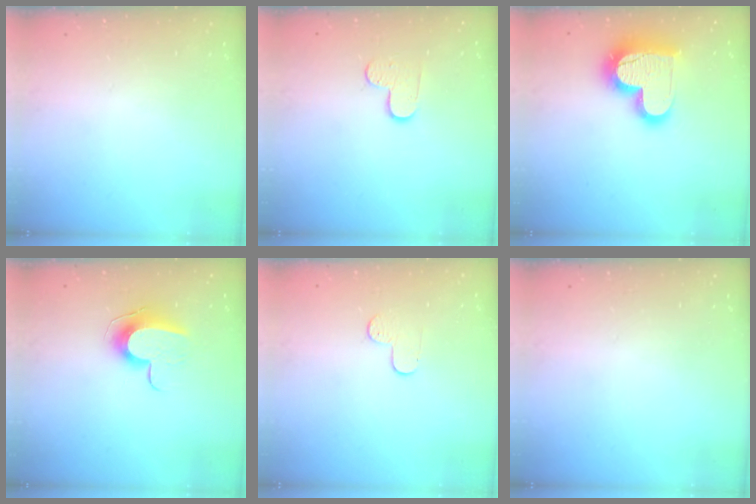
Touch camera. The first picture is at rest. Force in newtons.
{"total": 7.4, "press": 7.4, "slide": 0.7}
{"total": 17.8, "press": 17.7, "slide": 1.5}
{"total": 10.1, "press": 10.1, "slide": 0.5}
{"total": 5.9, "press": 5.9, "slide": 0.5}
{"total": 0.0}